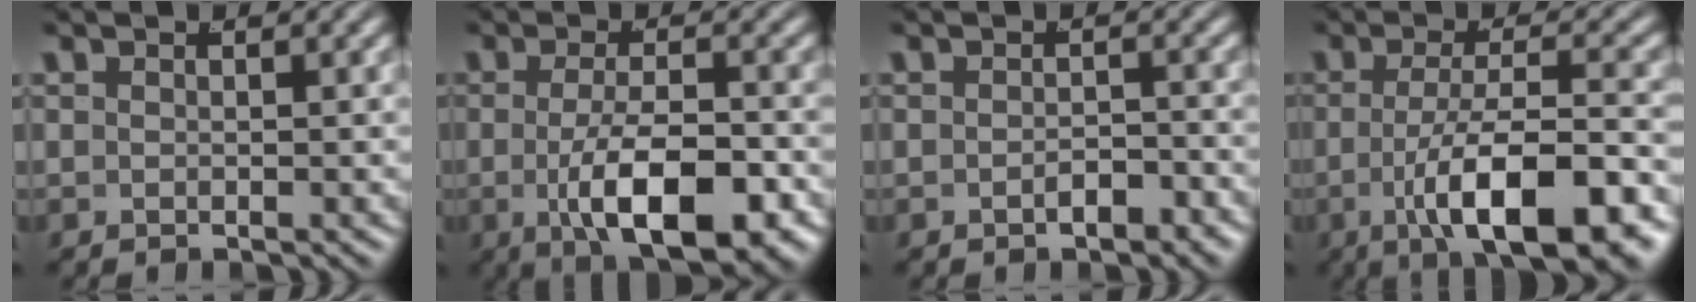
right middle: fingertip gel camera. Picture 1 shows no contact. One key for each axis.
{"total": 8.3, "fx": -2.8, "fy": 3.1, "fz": 7.2, "tx": -0.116, "ty": -0.027, "tz": -0.028}
{"total": 1.6, "fx": -1.4, "fy": 0.4, "fz": 0.6, "tx": -0.004, "ty": 0.004, "tz": -0.026}
{"total": 9.4, "fx": -3.9, "fy": 3.1, "fz": 8.0, "tx": -0.122, "ty": -0.026, "tz": -0.043}